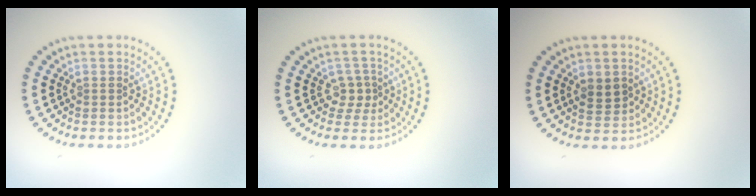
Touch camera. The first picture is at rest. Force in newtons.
{"total": 1.7, "press": 1.2, "slide": 1.2}
{"total": 2.0, "press": 2.0, "slide": 0.3}